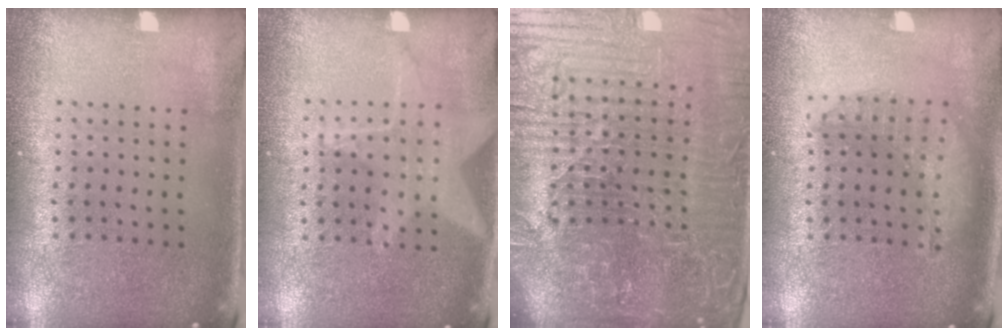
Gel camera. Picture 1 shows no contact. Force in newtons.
{"total": 1.1, "press": 1.1, "slide": 0.3}
{"total": 8.0, "press": 7.1, "slide": 3.6}
{"total": 1.5, "press": 1.5, "slide": 0.5}